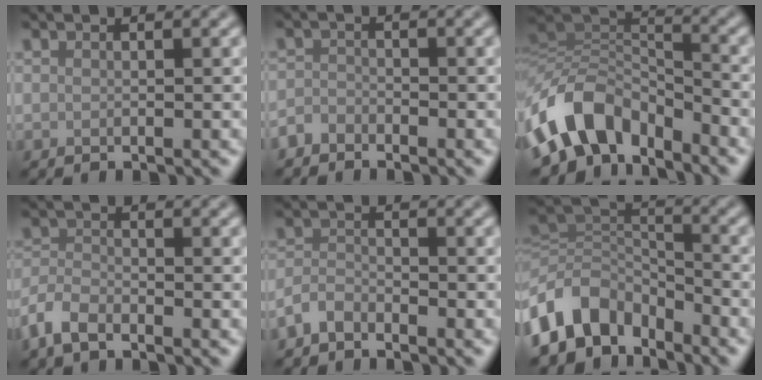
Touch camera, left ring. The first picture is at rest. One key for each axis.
{"total": 1.5, "fx": -1.3, "fy": 0.7, "fz": 0.2, "tx": -0.001, "ty": 0.002, "tz": -0.031}
{"total": 8.4, "fx": -5.4, "fy": 4.8, "fz": 4.3, "tx": -0.066, "ty": 0.000, "tz": -0.111}
{"total": 2.9, "fx": -2.3, "fy": 1.2, "fz": 1.4, "tx": -0.029, "ty": 0.000, "tz": -0.058}
{"total": 1.9, "fx": -1.6, "fy": 0.8, "fz": 0.7, "tx": -0.012, "ty": 0.005, "tz": -0.040}
{"total": 7.9, "fx": -5.1, "fy": 5.1, "fz": 3.3, "tx": -0.051, "ty": 0.000, "tz": -0.109}